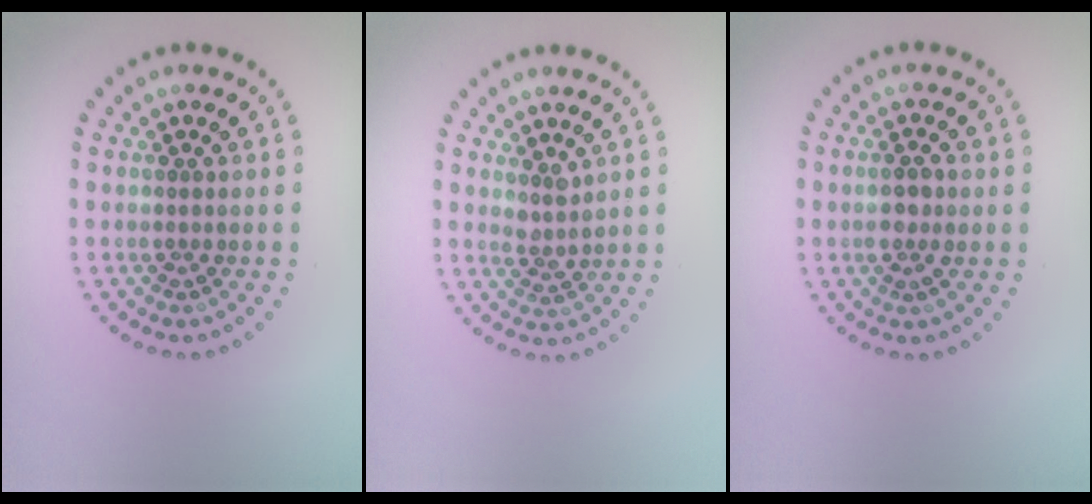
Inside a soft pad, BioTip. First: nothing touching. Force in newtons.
{"total": 1.8, "press": 1.3, "slide": 1.2}
{"total": 2.0, "press": 1.9, "slide": 0.6}